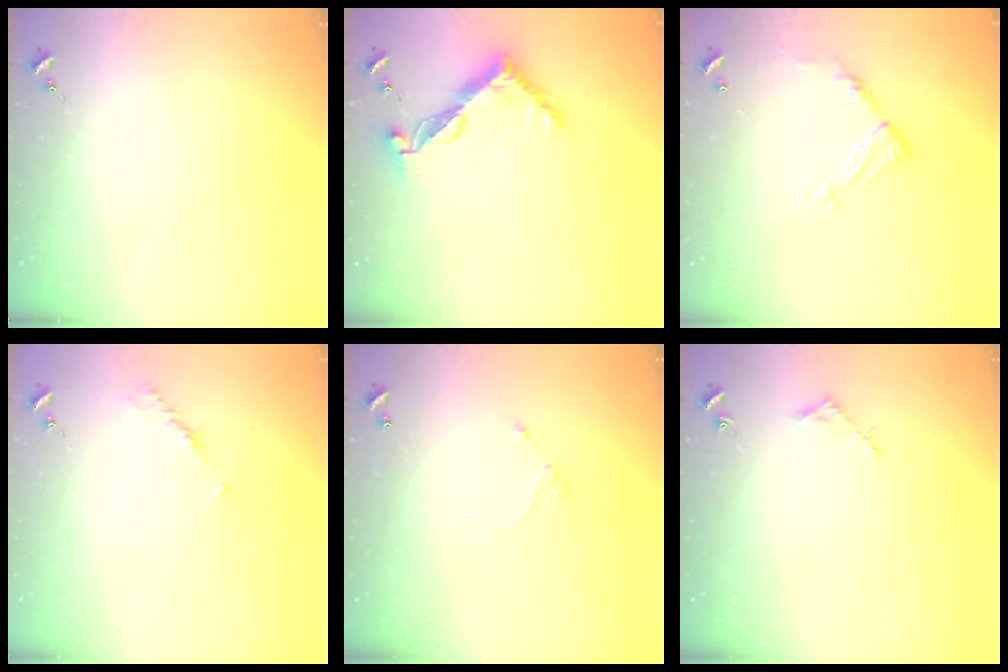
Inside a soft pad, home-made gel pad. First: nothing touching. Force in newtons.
{"total": 9.8, "press": 9.8, "slide": 0.9}
{"total": 10.6, "press": 10.5, "slide": 0.8}
{"total": 4.3, "press": 4.2, "slide": 0.5}
{"total": 4.7, "press": 4.7, "slide": 0.3}
{"total": 2.0, "press": 2.0, "slide": 0.1}